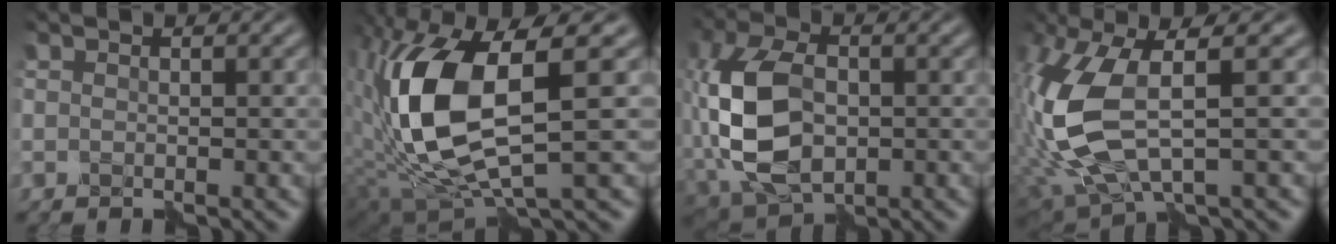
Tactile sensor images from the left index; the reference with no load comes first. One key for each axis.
{"total": 11.2, "fx": 0.8, "fy": 4.6, "fz": 10.2, "tx": -0.221, "ty": -0.005, "tz": 0.017}
{"total": 10.4, "fx": -1.0, "fy": 6.6, "fz": 8.0, "tx": -0.191, "ty": 0.002, "tz": -0.026}
{"total": 10.4, "fx": 0.8, "fy": 4.3, "fz": 9.5, "tx": -0.234, "ty": -0.010, "tz": 0.018}